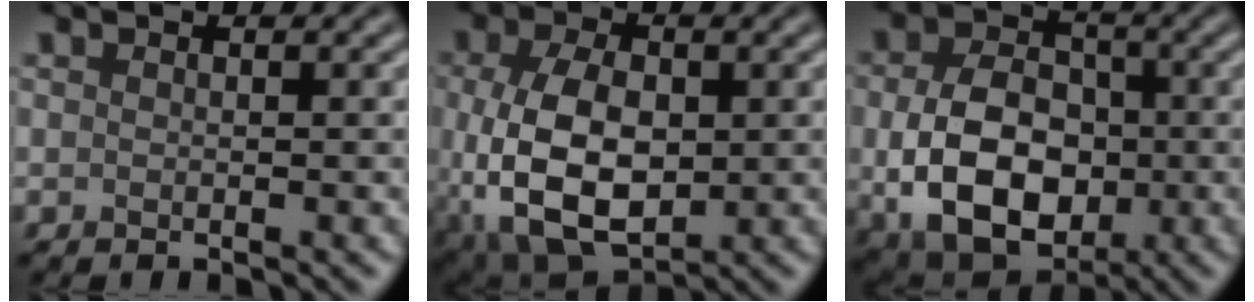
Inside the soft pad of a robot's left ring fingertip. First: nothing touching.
{"total": 10.0, "force": [-1.4, 5.9, 7.9], "torque": [-0.176, -0.011, -0.025]}
{"total": 10.3, "force": [-1.5, 7.2, 7.3], "torque": [-0.144, -0.014, -0.027]}